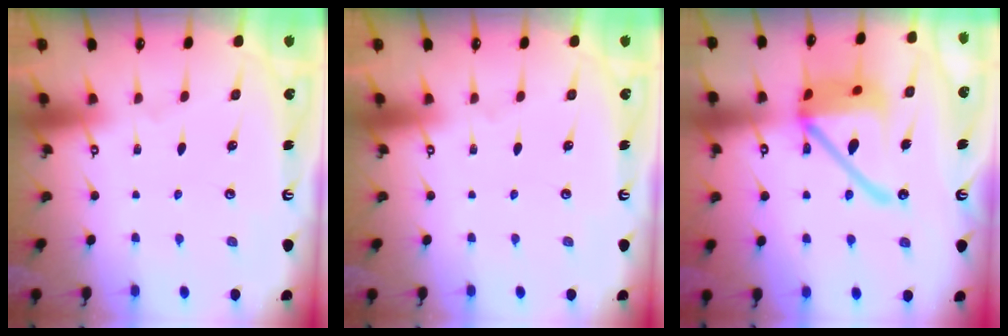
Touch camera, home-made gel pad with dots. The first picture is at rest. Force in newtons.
{"total": 0.0}
{"total": 18.8, "press": 18.6, "slide": 2.5}